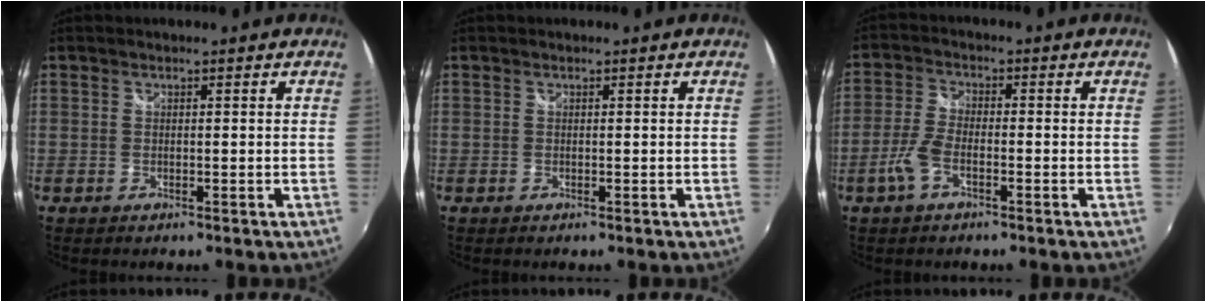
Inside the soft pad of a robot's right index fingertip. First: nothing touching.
{"total": 0.0}
{"total": 5.5, "force": [-2.5, 2.2, 4.3], "torque": [-0.105, 0.002, -0.052]}